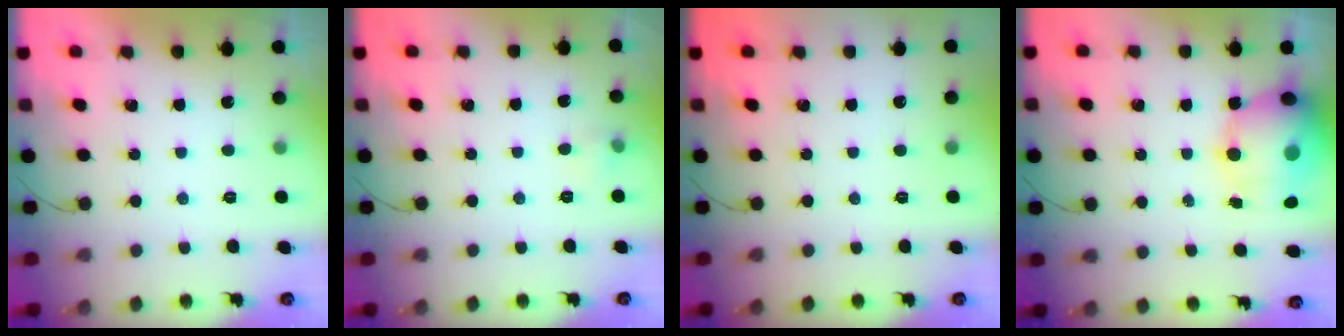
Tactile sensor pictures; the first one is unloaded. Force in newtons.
{"total": 3.6, "press": 3.5, "slide": 1.1}
{"total": 0.0}
{"total": 17.8, "press": 17.3, "slide": 4.0}